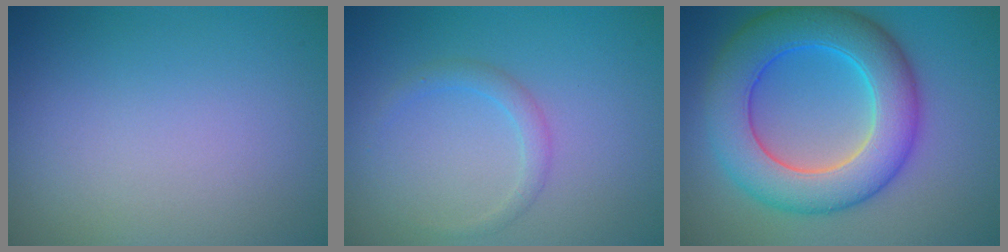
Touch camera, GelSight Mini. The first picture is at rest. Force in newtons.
{"total": 1.5, "press": 1.5, "slide": 0.1}
{"total": 9.1, "press": 9.1, "slide": 0.3}